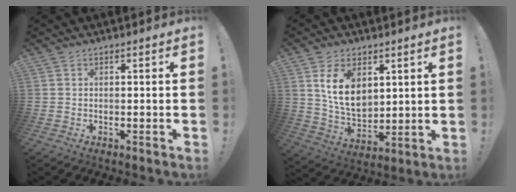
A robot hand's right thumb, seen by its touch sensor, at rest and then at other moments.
{"total": 12.3, "force": [5.0, 8.1, 7.7], "torque": [-0.142, -0.027, 0.092]}